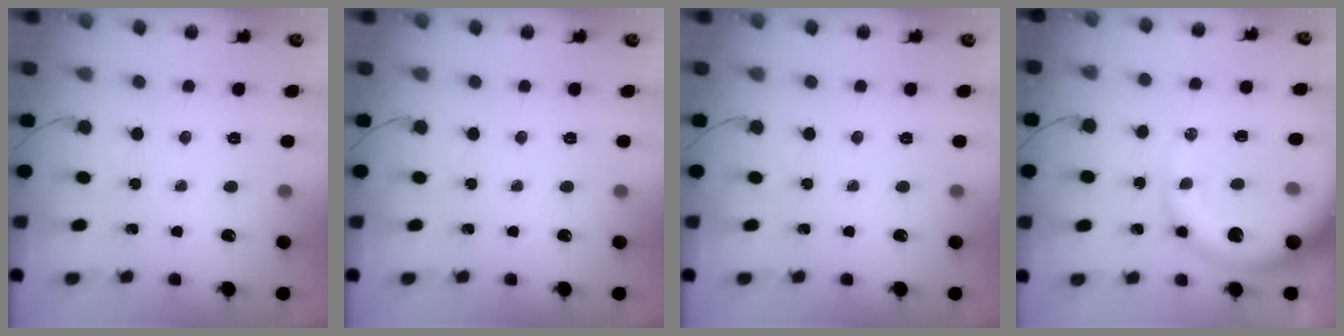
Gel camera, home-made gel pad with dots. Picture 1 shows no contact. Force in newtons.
{"total": 0.0}
{"total": 0.0}
{"total": 13.4, "press": 13.1, "slide": 3.0}